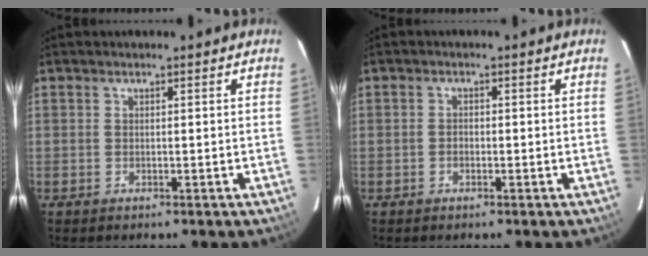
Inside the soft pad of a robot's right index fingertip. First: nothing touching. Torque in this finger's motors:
{"motor_torque": [-0.21, -0.07, -0.10, -0.01]}